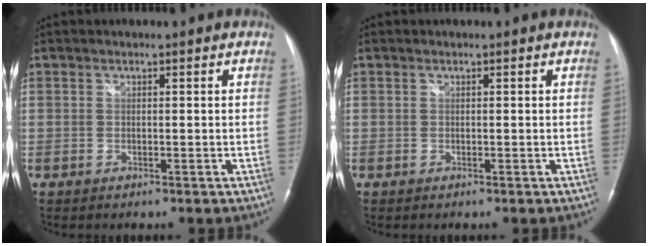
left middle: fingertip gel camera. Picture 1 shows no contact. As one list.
[{"total": 0.0}]